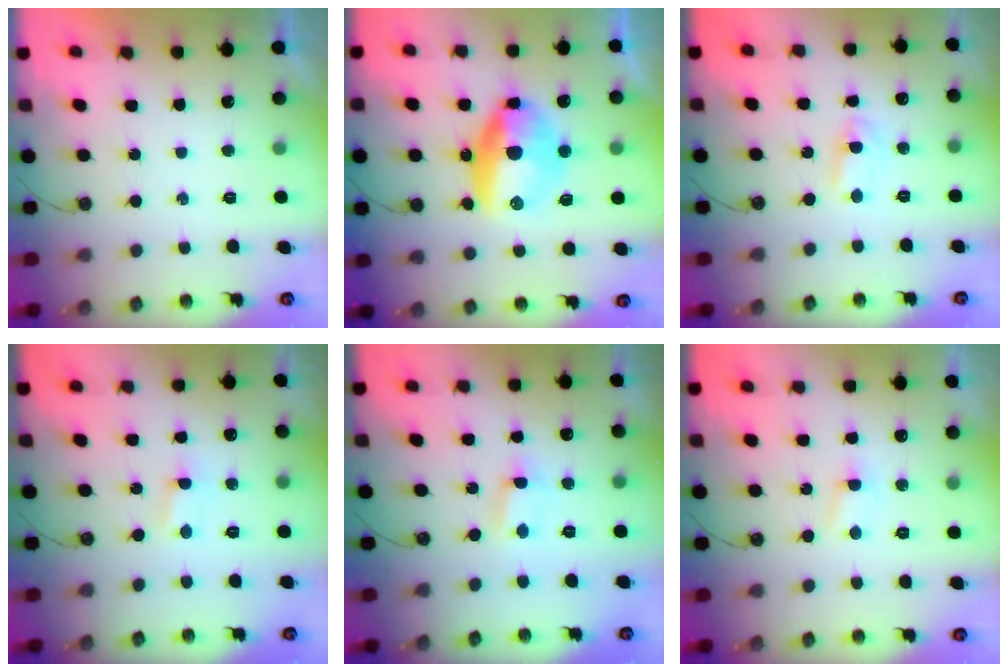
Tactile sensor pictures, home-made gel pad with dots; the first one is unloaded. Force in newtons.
{"total": 13.5, "press": 13.4, "slide": 1.8}
{"total": 1.7, "press": 1.7, "slide": 0.3}
{"total": 0.0}
{"total": 0.6, "press": 0.3, "slide": 0.5}
{"total": 2.8, "press": 2.8, "slide": 0.2}